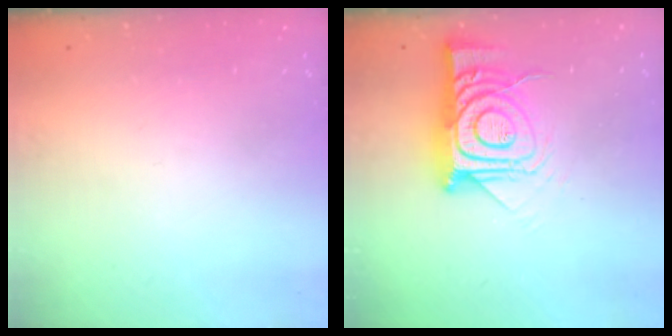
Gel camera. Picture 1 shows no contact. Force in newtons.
{"total": 16.1, "press": 16.1, "slide": 1.3}